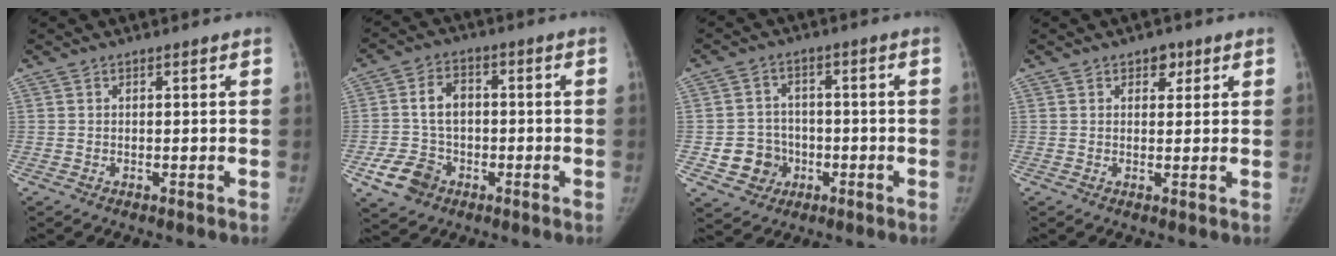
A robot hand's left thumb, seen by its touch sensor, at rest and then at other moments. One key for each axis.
{"total": 9.8, "fx": -3.6, "fy": 8.0, "fz": 4.5, "tx": -0.065, "ty": 0.021, "tz": -0.063}
{"total": 7.5, "fx": -2.1, "fy": 7.0, "fz": 2.0, "tx": 0.000, "ty": 0.018, "tz": -0.030}
{"total": 2.8, "fx": 1.5, "fy": 1.9, "fz": 1.4, "tx": 0.005, "ty": -0.004, "tz": 0.016}